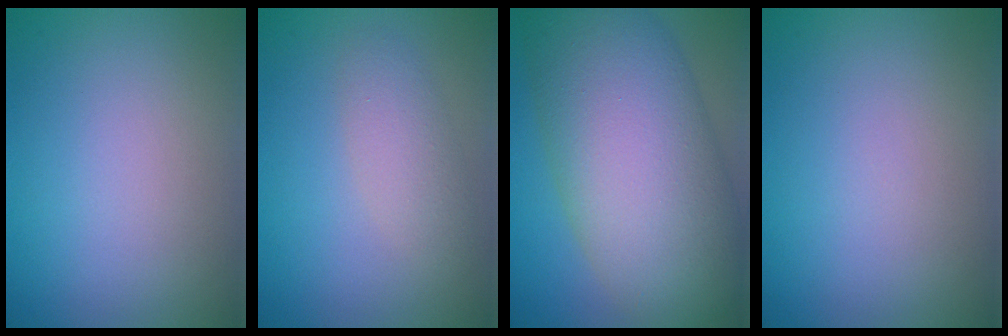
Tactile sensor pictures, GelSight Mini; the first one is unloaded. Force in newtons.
{"total": 2.4, "press": 2.4, "slide": 0.1}
{"total": 14.3, "press": 14.3, "slide": 0.5}
{"total": 0.0}